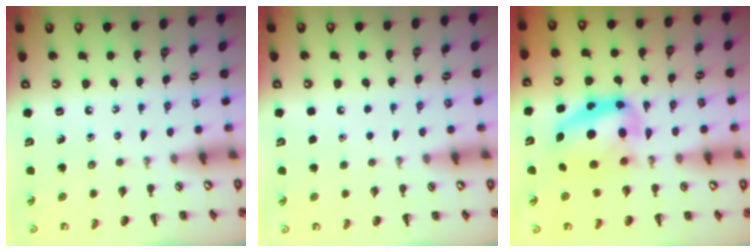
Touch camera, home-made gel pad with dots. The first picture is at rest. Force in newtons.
{"total": 1.6, "press": 1.6, "slide": 0.1}
{"total": 11.0, "press": 10.8, "slide": 2.4}